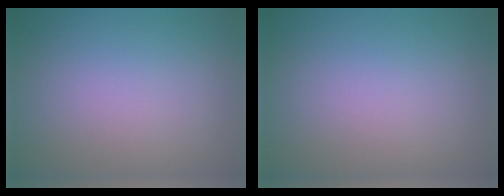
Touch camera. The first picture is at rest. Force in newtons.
{"total": 0.0}